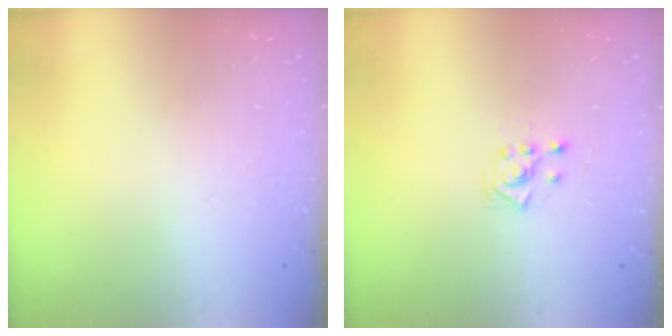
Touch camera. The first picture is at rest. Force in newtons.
{"total": 2.9, "press": 2.7, "slide": 1.0}